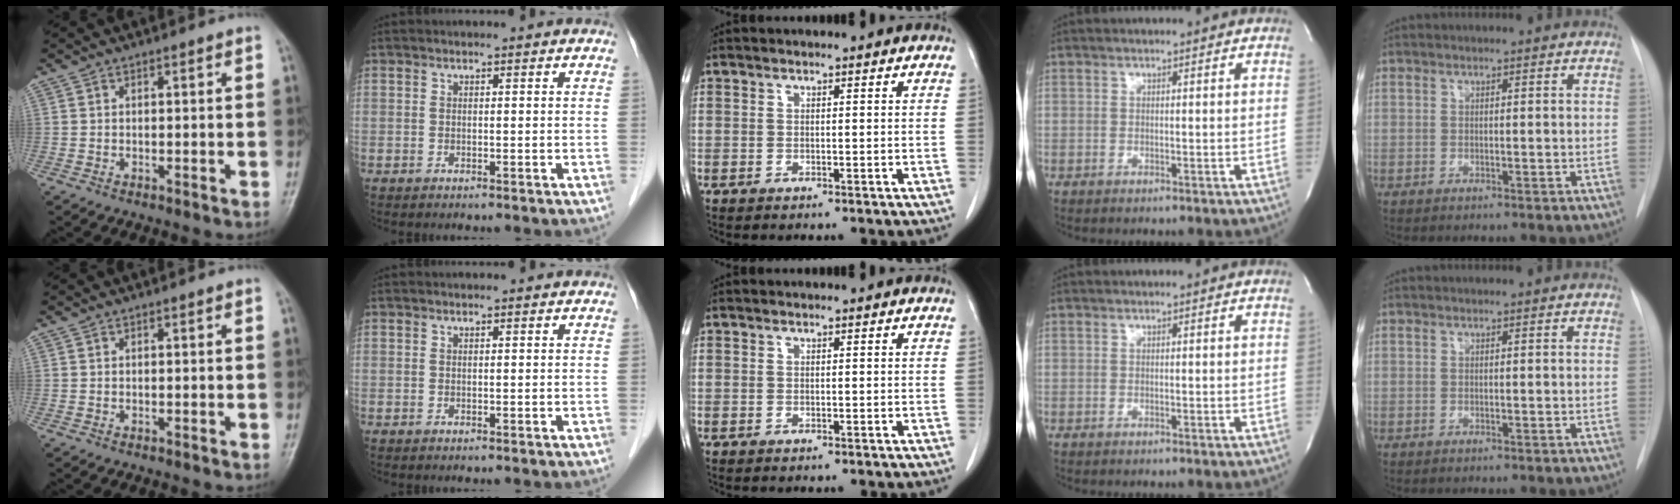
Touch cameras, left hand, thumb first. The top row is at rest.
{}